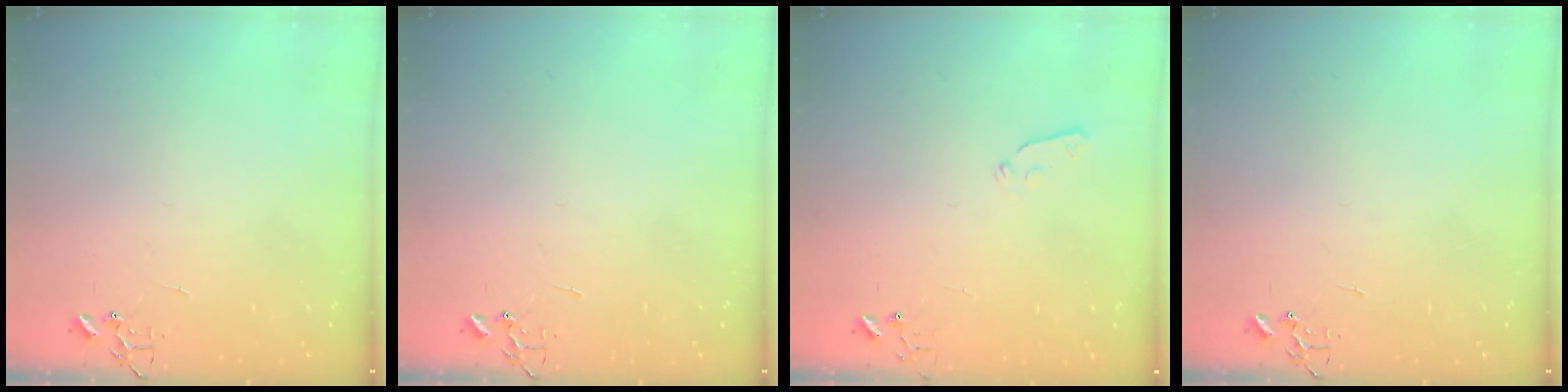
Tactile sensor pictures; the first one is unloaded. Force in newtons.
{"total": 0.0}
{"total": 4.8, "press": 4.7, "slide": 0.7}
{"total": 0.0}